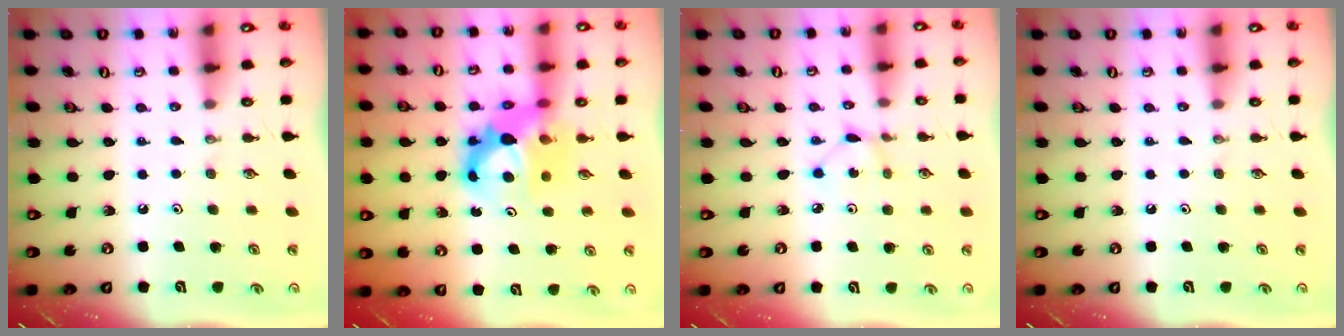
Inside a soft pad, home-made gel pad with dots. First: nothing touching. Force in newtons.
{"total": 11.0, "press": 10.9, "slide": 0.8}
{"total": 2.2, "press": 2.2, "slide": 0.3}
{"total": 0.0}